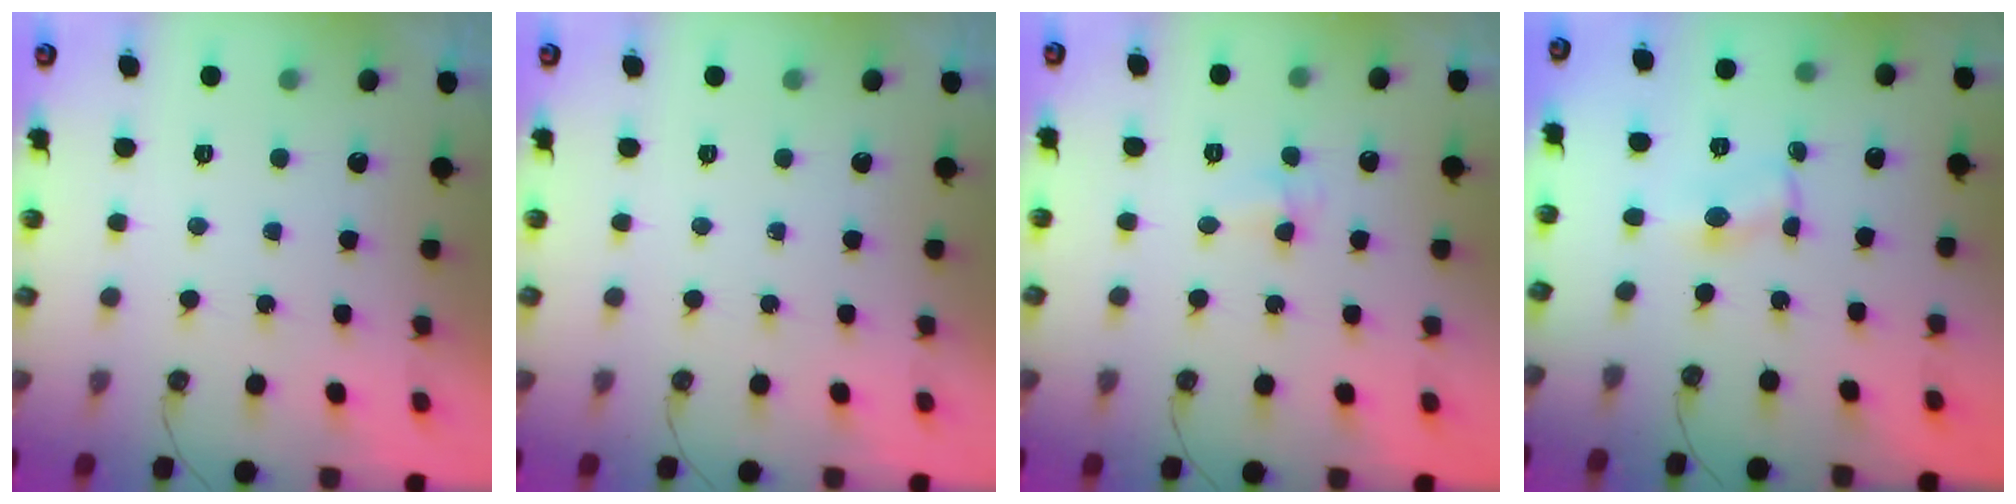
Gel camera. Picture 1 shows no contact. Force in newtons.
{"total": 0.0}
{"total": 4.1, "press": 4.1, "slide": 0.8}
{"total": 1.0, "press": 0.9, "slide": 0.1}